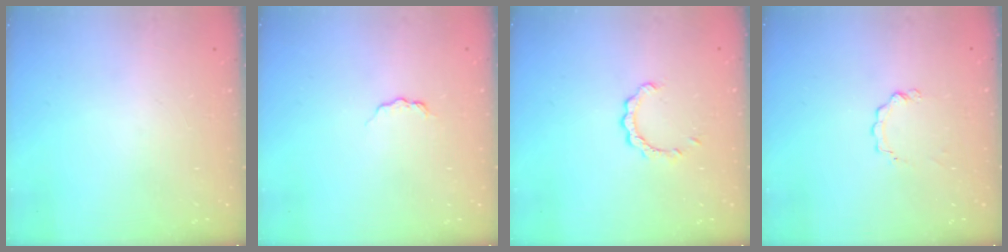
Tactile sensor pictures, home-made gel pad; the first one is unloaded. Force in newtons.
{"total": 3.7, "press": 3.6, "slide": 0.4}
{"total": 2.1, "press": 2.1, "slide": 0.2}
{"total": 3.5, "press": 3.5, "slide": 0.3}